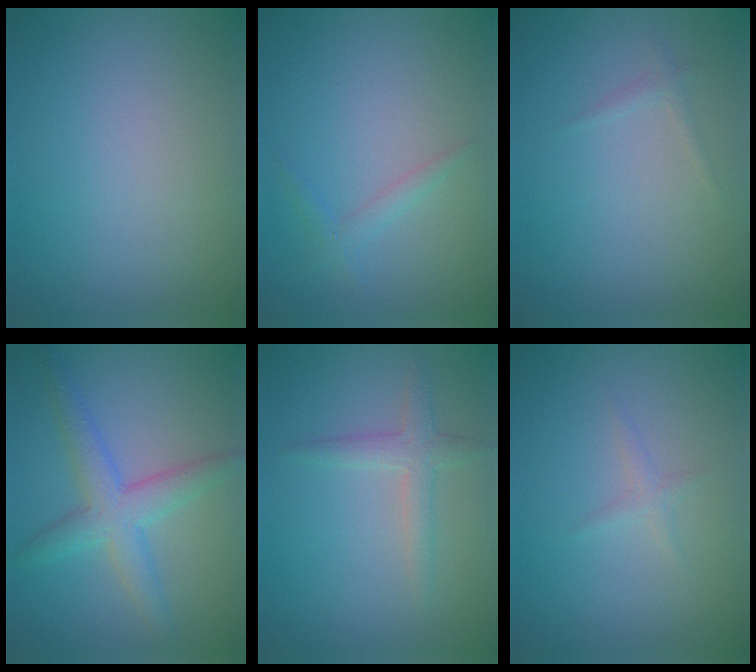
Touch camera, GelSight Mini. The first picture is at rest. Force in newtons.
{"total": 1.2, "press": 1.2, "slide": 0.1}
{"total": 0.6, "press": 0.6, "slide": 0.1}
{"total": 4.0, "press": 4.0, "slide": 0.1}
{"total": 2.1, "press": 2.1, "slide": 0.0}
{"total": 0.9, "press": 0.9, "slide": 0.1}